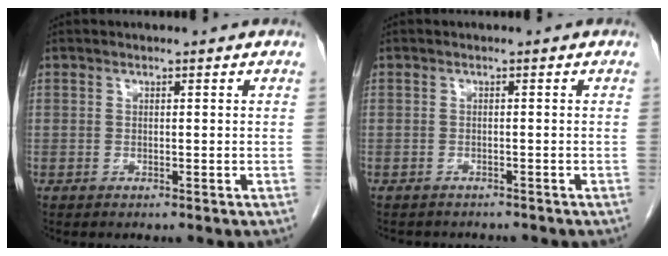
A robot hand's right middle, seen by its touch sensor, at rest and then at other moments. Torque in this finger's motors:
{"motor_torque": [0.07, -0.07, 0.00, 0.00]}